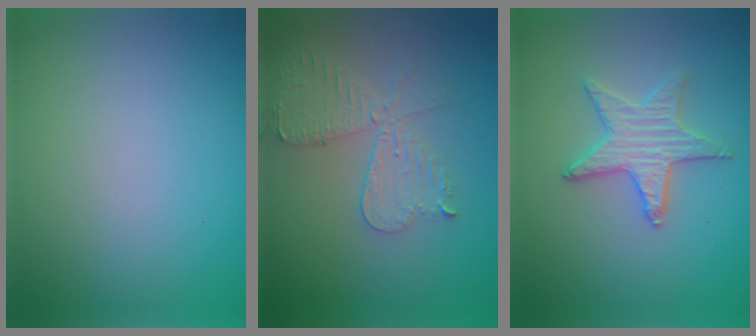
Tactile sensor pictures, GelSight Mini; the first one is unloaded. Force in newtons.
{"total": 4.2, "press": 3.7, "slide": 2.1}
{"total": 3.2, "press": 3.1, "slide": 0.3}